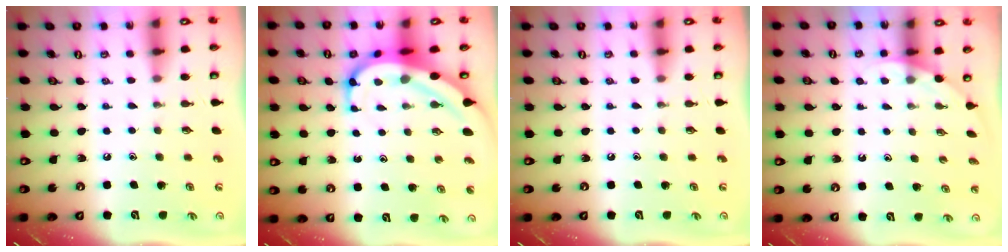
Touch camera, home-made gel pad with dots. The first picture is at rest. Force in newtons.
{"total": 9.0, "press": 9.0, "slide": 0.9}
{"total": 0.0}
{"total": 1.8, "press": 1.8, "slide": 0.1}